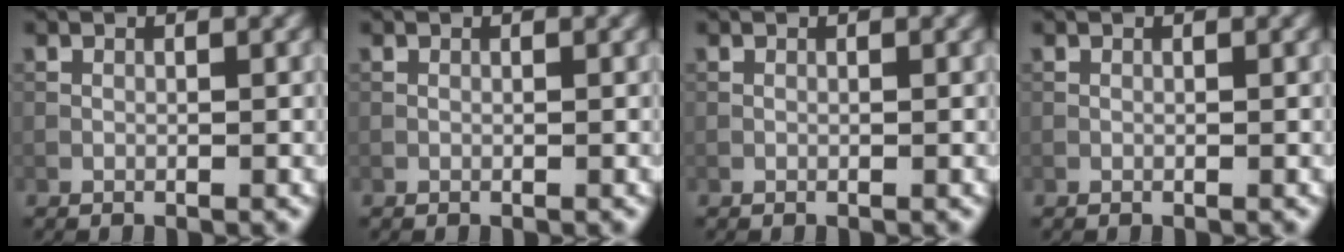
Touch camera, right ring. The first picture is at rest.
{"total": 0.0}
{"total": 0.0}
{"total": 0.0}